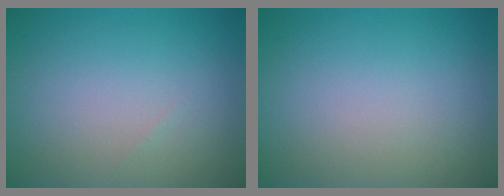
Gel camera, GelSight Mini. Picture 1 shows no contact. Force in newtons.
{"total": 0.0}